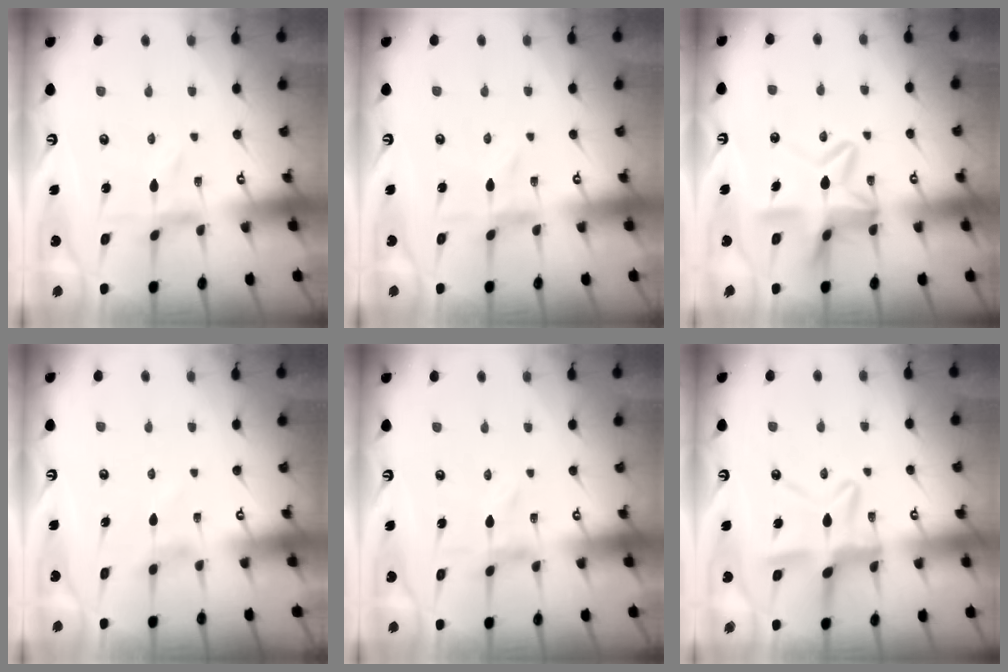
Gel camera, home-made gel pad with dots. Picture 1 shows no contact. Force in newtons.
{"total": 0.0}
{"total": 10.8, "press": 10.8, "slide": 1.1}
{"total": 2.3, "press": 2.3, "slide": 0.3}
{"total": 0.0}
{"total": 11.0, "press": 10.9, "slide": 1.0}